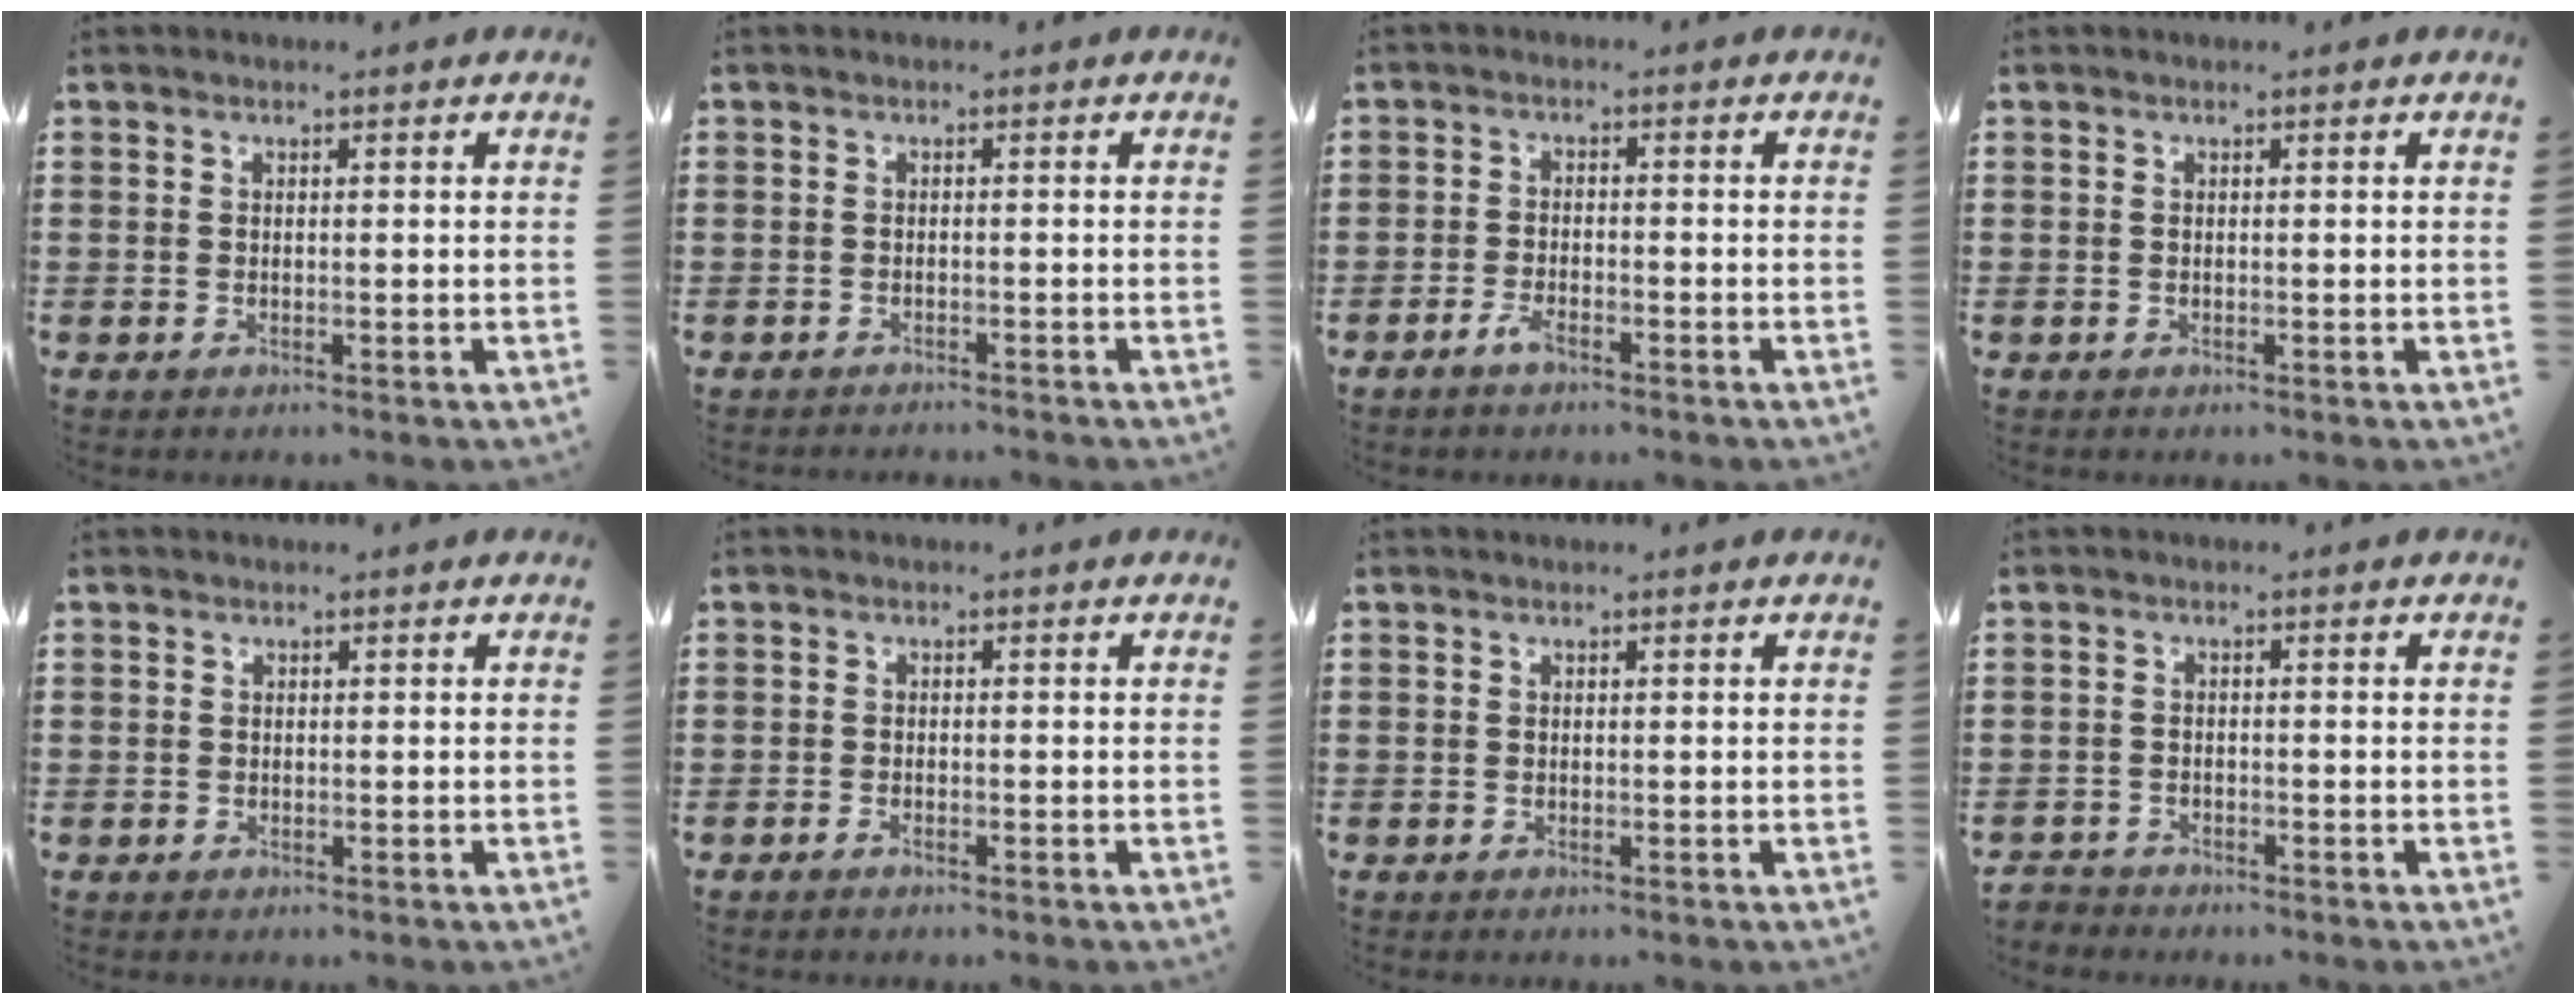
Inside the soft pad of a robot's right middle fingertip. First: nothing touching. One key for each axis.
{"total": 0.8, "fx": -0.8, "fy": 0.0, "fz": 0.0, "tx": -0.002, "ty": 0.001, "tz": -0.018}
{"total": 2.8, "fx": -2.0, "fy": 0.7, "fz": 1.8, "tx": -0.046, "ty": -0.002, "tz": -0.042}
{"total": 0.0}
{"total": 0.8, "fx": -0.2, "fy": 0.8, "fz": 0.0, "tx": -0.002, "ty": 0.004, "tz": -0.006}
{"total": 0.9, "fx": -0.7, "fy": 0.2, "fz": 0.5, "tx": -0.014, "ty": -0.005, "tz": -0.013}
{"total": 0.5, "fx": -0.2, "fy": 0.5, "fz": 0.0, "tx": 0.000, "ty": 0.005, "tz": -0.005}
{"total": 2.1, "fx": -2.0, "fy": 0.5, "fz": -0.2, "tx": -0.003, "ty": 0.002, "tz": -0.046}